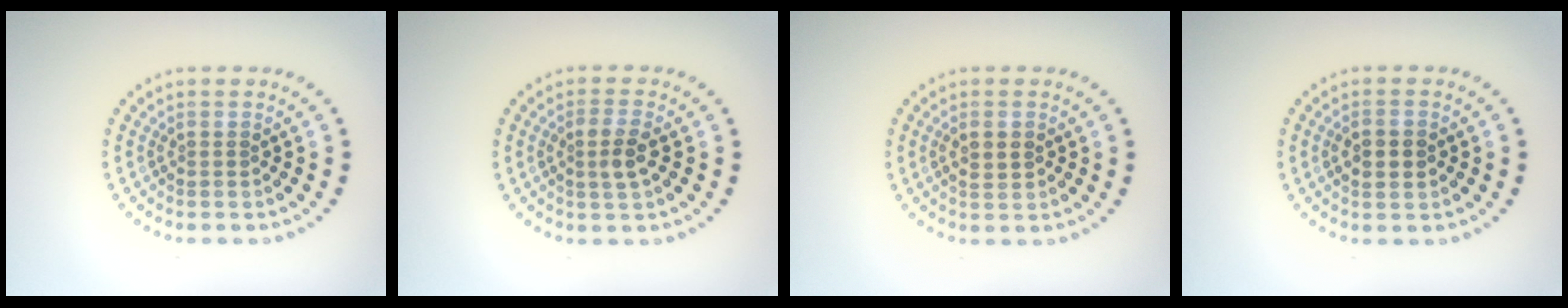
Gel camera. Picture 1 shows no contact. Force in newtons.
{"total": 2.2, "press": 2.1, "slide": 0.7}
{"total": 1.6, "press": 1.6, "slide": 0.1}
{"total": 2.2, "press": 2.2, "slide": 0.2}